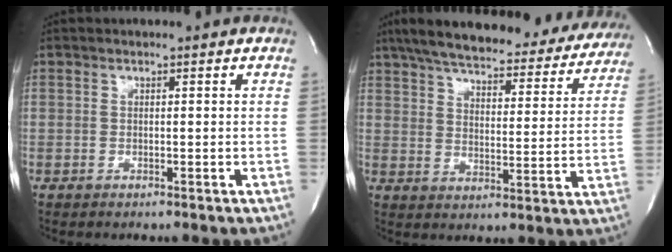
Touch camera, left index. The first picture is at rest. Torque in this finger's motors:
{"motor_torque": [1.08, -1.06, 0.24, 0.12]}